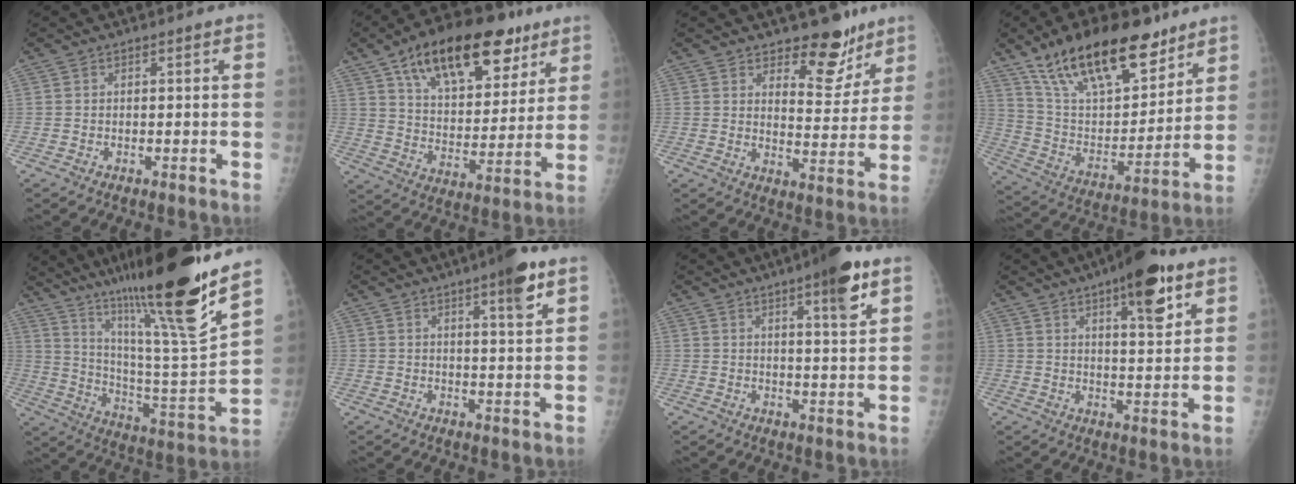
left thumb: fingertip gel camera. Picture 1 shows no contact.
{"total": 24.0, "force": [13.5, 11.9, 15.9], "torque": [-0.216, -0.024, 0.221]}
{"total": 9.9, "force": [7.4, 4.6, 4.7], "torque": [-0.026, -0.055, 0.113]}
{"total": 24.7, "force": [16.4, 10.7, 15.1], "torque": [-0.219, -0.046, 0.288]}
{"total": 29.3, "force": [21.2, 1.8, 20.2], "torque": [-0.314, -0.107, 0.349]}
{"total": 7.7, "force": [4.4, 1.0, 6.2], "torque": [-0.086, -0.020, 0.062]}
{"total": 9.6, "force": [5.5, 1.5, 7.8], "torque": [-0.105, -0.024, 0.075]}
{"total": 12.8, "force": [7.2, 3.7, 9.9], "torque": [-0.121, -0.032, 0.102]}